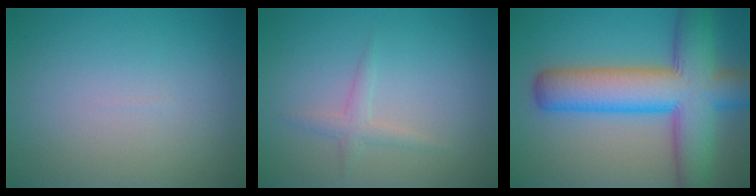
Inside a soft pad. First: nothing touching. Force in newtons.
{"total": 1.3, "press": 1.3, "slide": 0.1}
{"total": 11.1, "press": 11.1, "slide": 0.4}